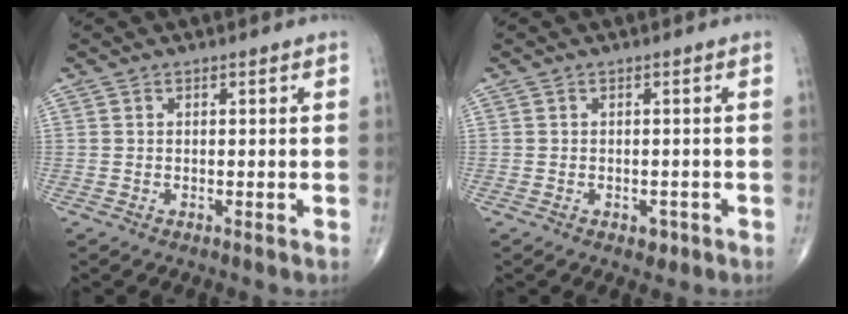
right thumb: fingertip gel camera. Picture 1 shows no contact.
{"total": 1.5, "force": [-0.7, 1.1, 0.8], "torque": [-0.005, 0.005, -0.006]}